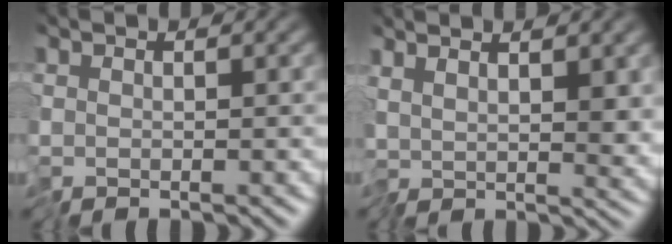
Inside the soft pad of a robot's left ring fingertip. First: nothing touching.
{"total": 3.2, "force": [1.5, 0.8, 2.7], "torque": [-0.053, -0.002, 0.025]}